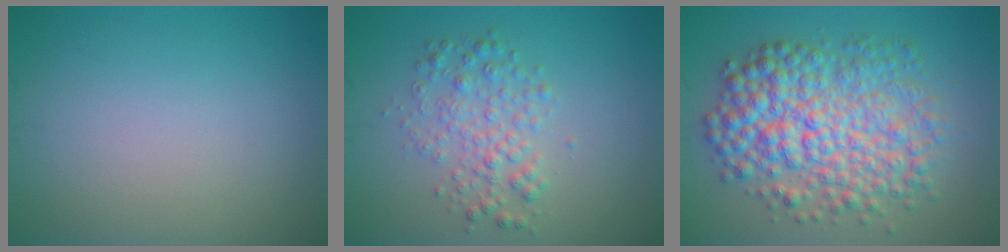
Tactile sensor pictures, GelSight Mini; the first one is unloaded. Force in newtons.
{"total": 3.0, "press": 3.0, "slide": 0.1}
{"total": 8.5, "press": 8.5, "slide": 0.0}